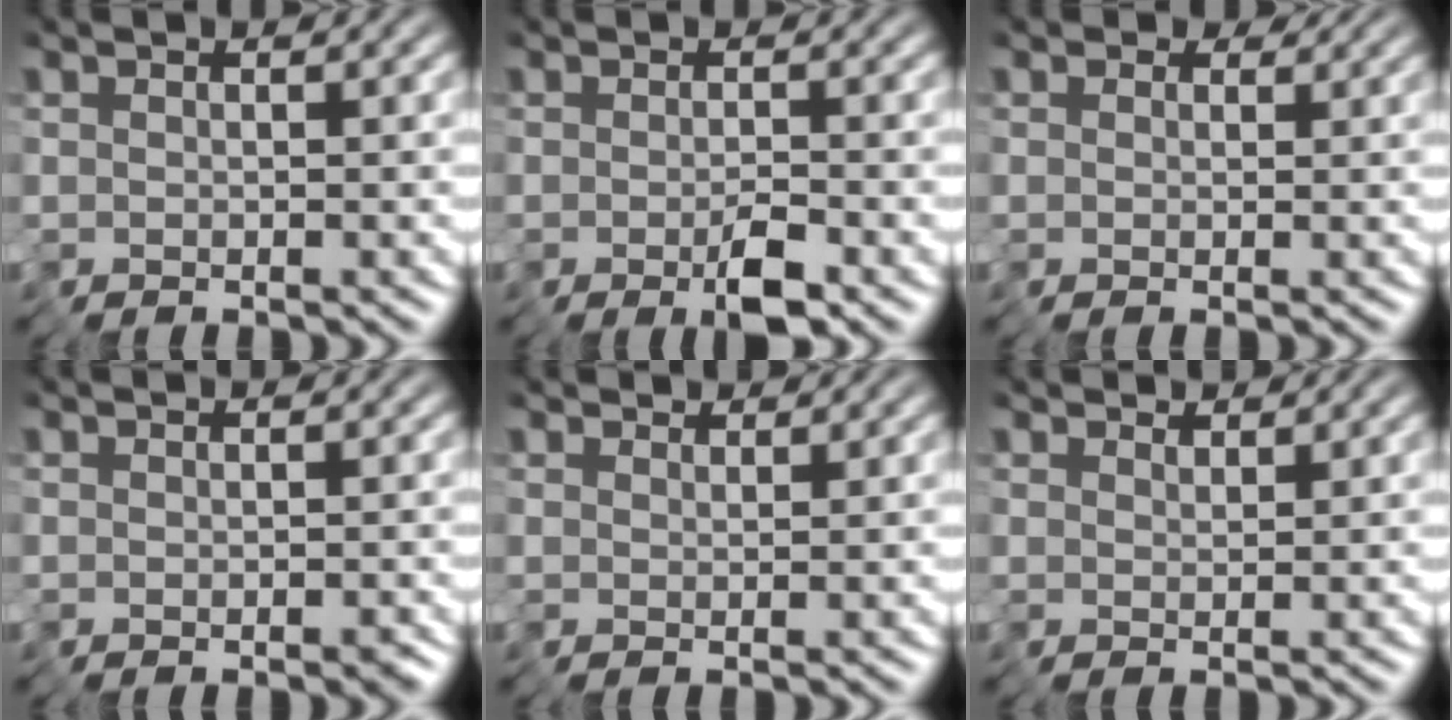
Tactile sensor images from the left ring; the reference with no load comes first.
{"total": 2.4, "force": [-1.1, 0.6, 2.0], "torque": [-0.035, 0.001, -0.015]}
{"total": 1.1, "force": [0.3, 1.1, 0.2], "torque": [0.001, 0.004, 0.005]}
{"total": 1.0, "force": [-0.5, 0.6, 0.6], "torque": [-0.007, -0.001, -0.005]}
{"total": 1.0, "force": [0.8, 0.6, 0.2], "torque": [-0.011, 0.008, 0.012]}
{"total": 1.4, "force": [1.2, 0.6, 0.3], "torque": [-0.013, 0.011, 0.020]}